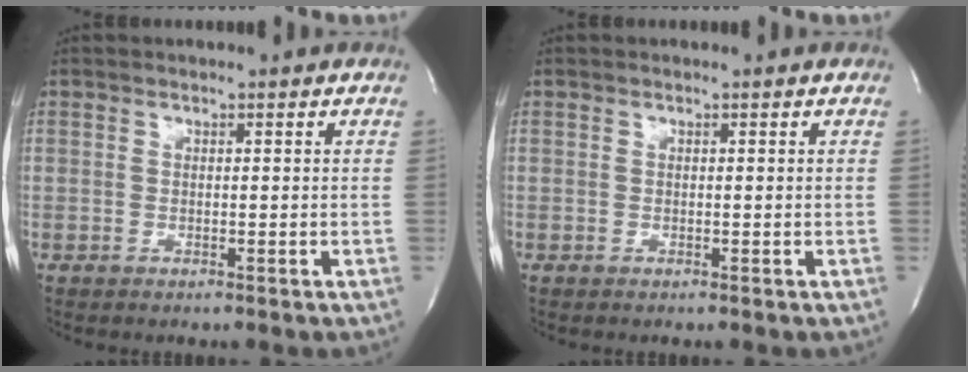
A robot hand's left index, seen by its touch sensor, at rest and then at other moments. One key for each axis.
{"total": 0.0}